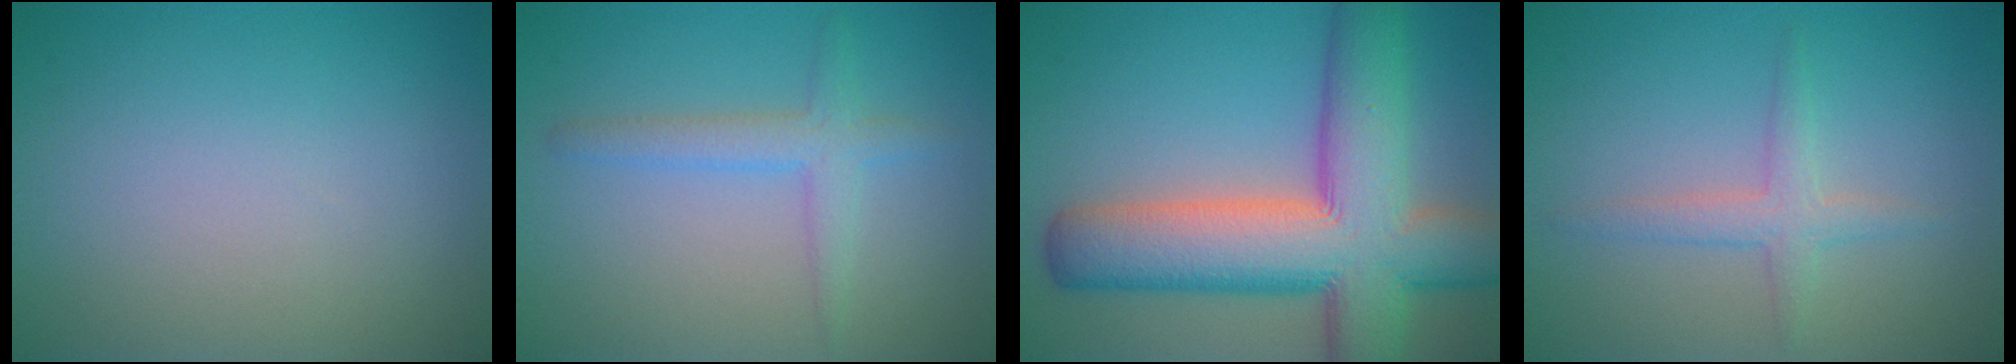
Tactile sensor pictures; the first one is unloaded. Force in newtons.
{"total": 2.6, "press": 2.6, "slide": 0.1}
{"total": 13.1, "press": 13.1, "slide": 0.7}
{"total": 2.2, "press": 2.2, "slide": 0.1}